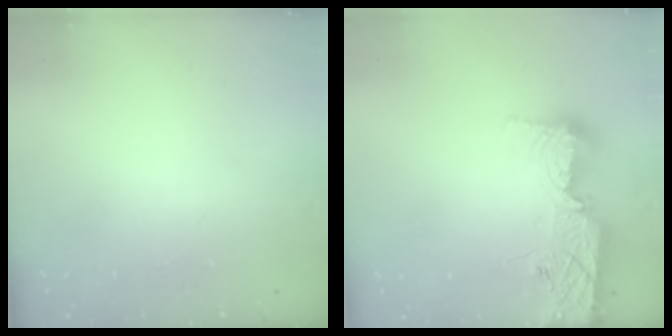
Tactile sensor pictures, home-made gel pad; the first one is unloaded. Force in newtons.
{"total": 14.0, "press": 14.0, "slide": 1.1}